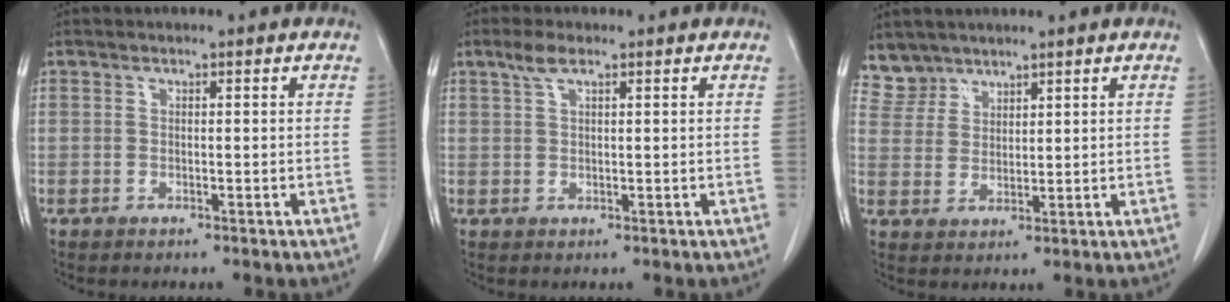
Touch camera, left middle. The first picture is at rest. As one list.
[{"total": 2.6, "force": [1.6, 0.6, 1.9], "torque": [-0.045, 0.009, 0.035]}, {"total": 3.9, "force": [3.5, 1.7, -0.7], "torque": [0.018, 0.006, 0.074]}]